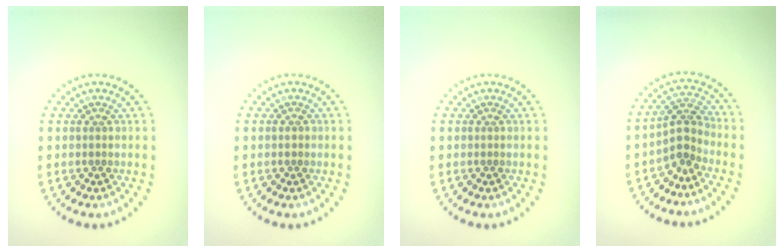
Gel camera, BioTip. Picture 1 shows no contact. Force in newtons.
{"total": 0.8, "press": 0.8, "slide": 0.1}
{"total": 0.0}
{"total": 2.6, "press": 2.0, "slide": 1.6}